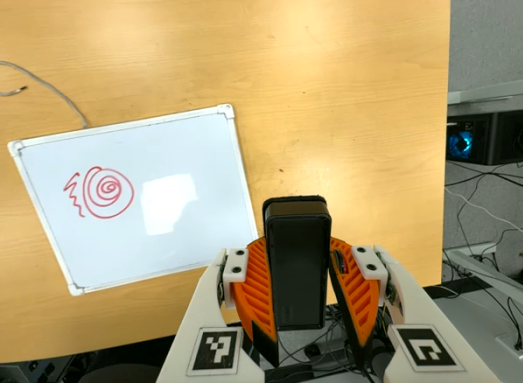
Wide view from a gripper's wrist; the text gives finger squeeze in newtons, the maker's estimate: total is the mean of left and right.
{"total": 7.6, "left": 6.9, "right": 8.3}